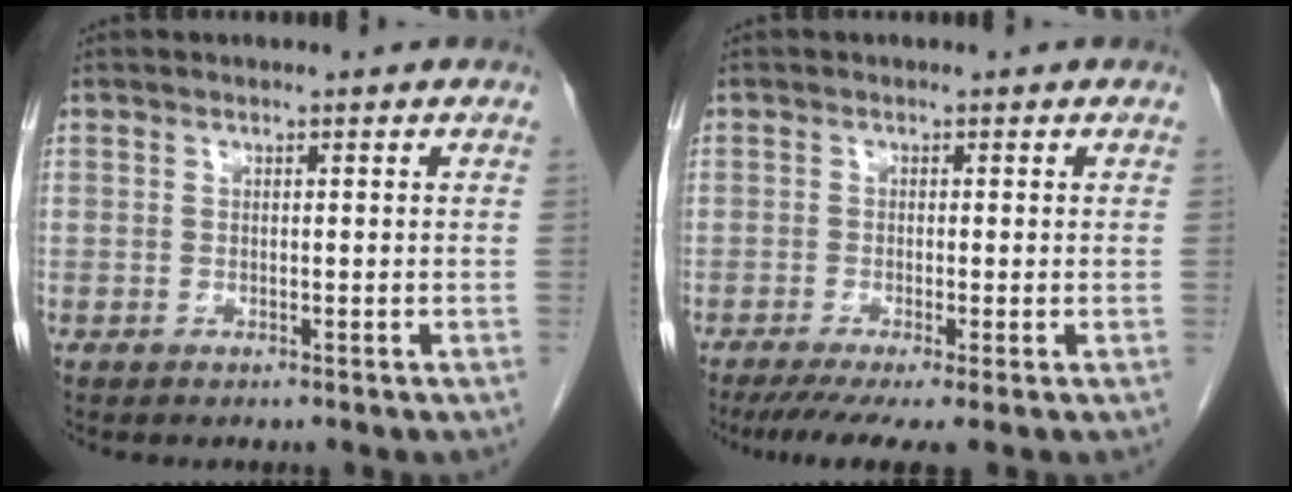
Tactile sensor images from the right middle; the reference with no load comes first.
{"total": 5.8, "force": [-3.9, 0.3, 4.3], "torque": [-0.067, -0.018, -0.066]}